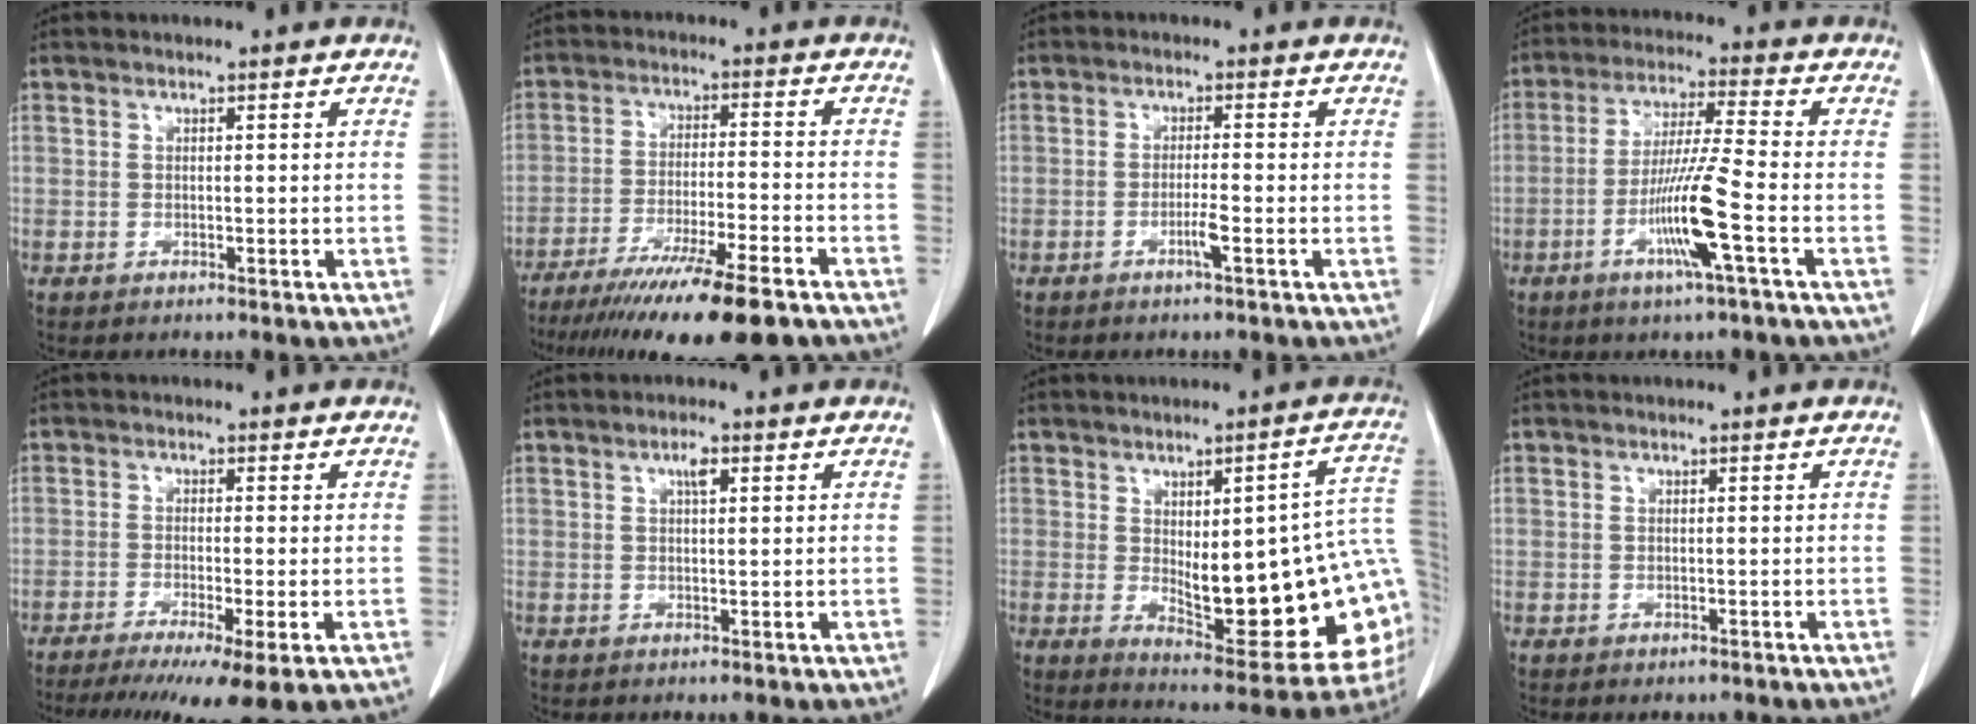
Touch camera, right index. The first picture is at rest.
{"total": 18.2, "force": [-13.9, 1.2, 11.7], "torque": [-0.170, -0.042, -0.221]}
{"total": 2.2, "force": [-1.0, -0.3, 1.9], "torque": [-0.038, -0.001, -0.020]}
{"total": 10.1, "force": [-3.6, -0.9, 9.4], "torque": [-0.185, -0.010, -0.069]}
{"total": 10.9, "force": [-7.4, 0.5, 8.0], "torque": [-0.111, -0.023, -0.118]}
{"total": 1.9, "force": [0.9, 0.5, 1.6], "torque": [-0.030, 0.001, 0.014]}
{"total": 22.0, "force": [-0.5, 5.9, 21.2], "torque": [-0.210, 0.013, 0.020]}
{"total": 1.1, "force": [-0.5, 0.9, 0.1], "torque": [-0.004, 0.005, -0.004]}